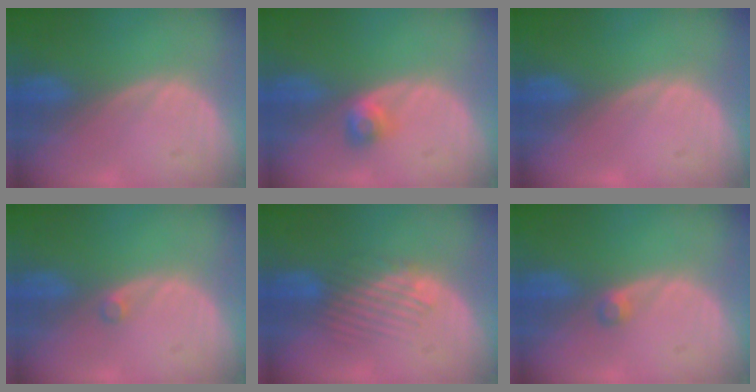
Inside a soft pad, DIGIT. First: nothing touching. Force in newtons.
{"total": 2.6, "press": 2.3, "slide": 1.2}
{"total": 0.0}
{"total": 0.7, "press": 0.7, "slide": 0.1}
{"total": 4.5, "press": 4.1, "slide": 1.9}
{"total": 1.5, "press": 1.2, "slide": 0.8}